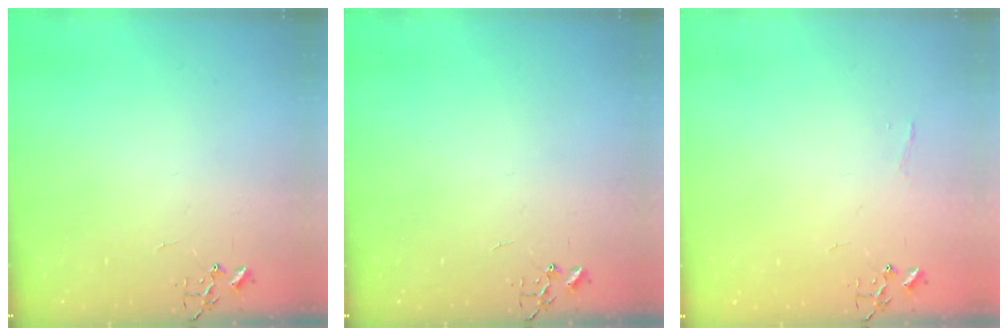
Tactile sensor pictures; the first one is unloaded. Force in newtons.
{"total": 0.0}
{"total": 3.7, "press": 3.7, "slide": 0.4}